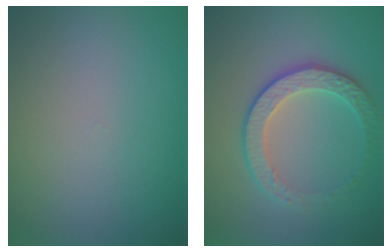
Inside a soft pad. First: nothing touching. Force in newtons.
{"total": 3.7, "press": 3.3, "slide": 1.7}